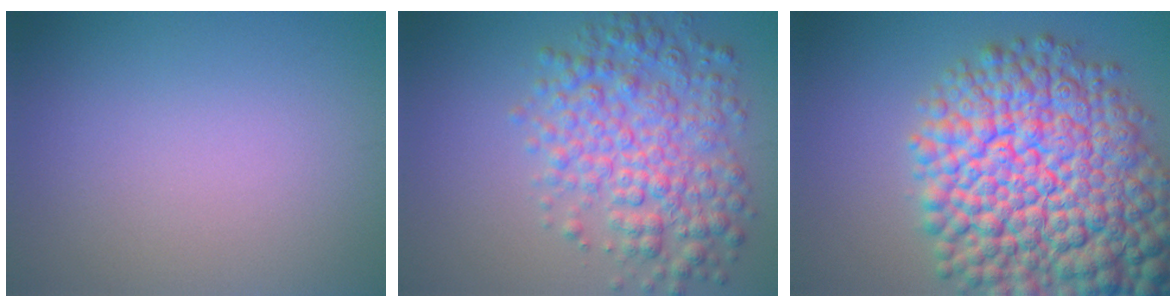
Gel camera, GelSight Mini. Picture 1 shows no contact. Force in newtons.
{"total": 6.5, "press": 6.5, "slide": 0.0}
{"total": 15.7, "press": 15.7, "slide": 0.7}